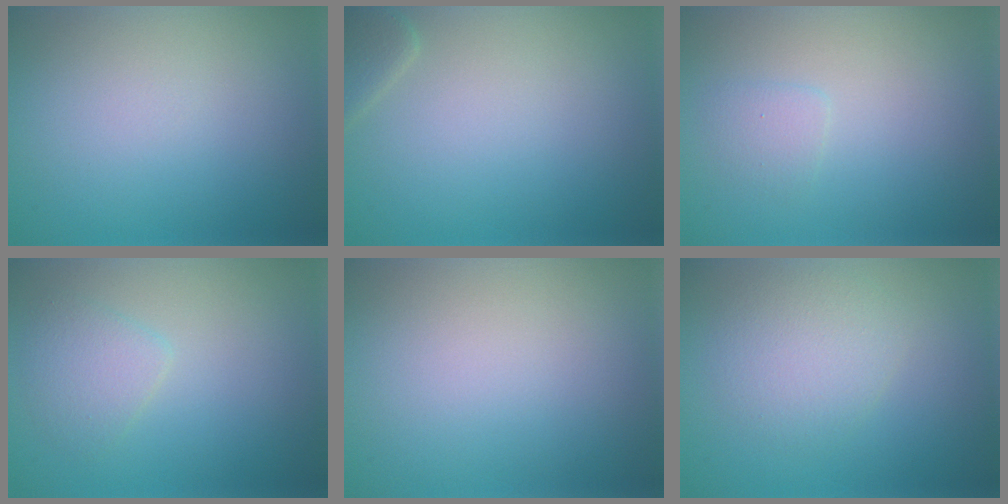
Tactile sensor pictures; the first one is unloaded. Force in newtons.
{"total": 1.7, "press": 1.7, "slide": 0.2}
{"total": 1.1, "press": 1.1, "slide": 0.1}
{"total": 2.1, "press": 2.1, "slide": 0.1}
{"total": 0.0}
{"total": 3.0, "press": 3.0, "slide": 0.0}